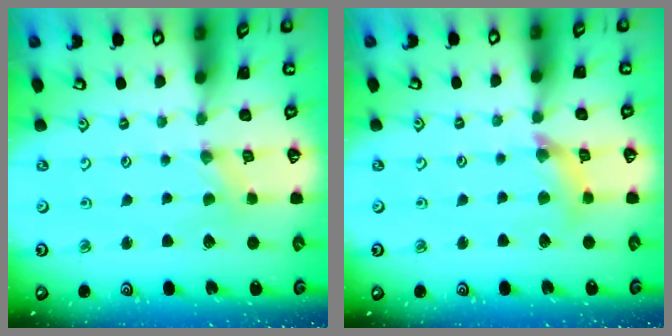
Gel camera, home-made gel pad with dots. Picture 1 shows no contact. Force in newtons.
{"total": 8.4, "press": 8.4, "slide": 0.9}